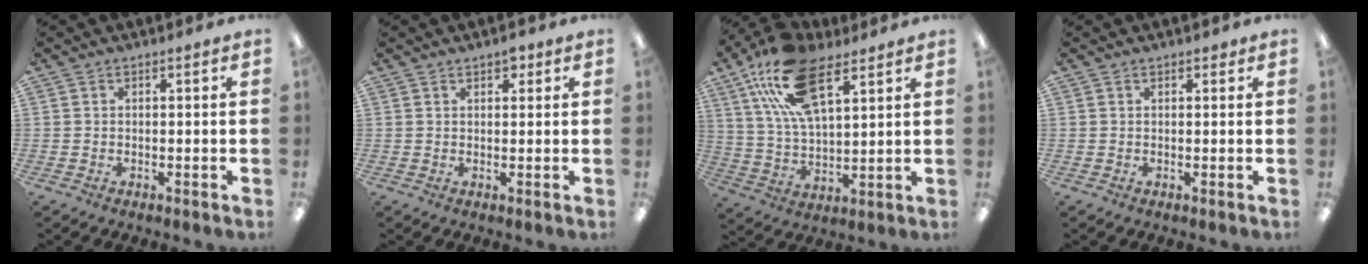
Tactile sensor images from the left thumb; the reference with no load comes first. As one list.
[{"total": 2.6, "force": [1.8, 1.2, 1.5], "torque": [-0.016, -0.004, 0.028]}, {"total": 19.1, "force": [11.0, 8.7, 12.9], "torque": [-0.254, -0.026, 0.196]}, {"total": 1.1, "force": [0.8, 0.5, 0.7], "torque": [-0.006, -0.002, 0.012]}]